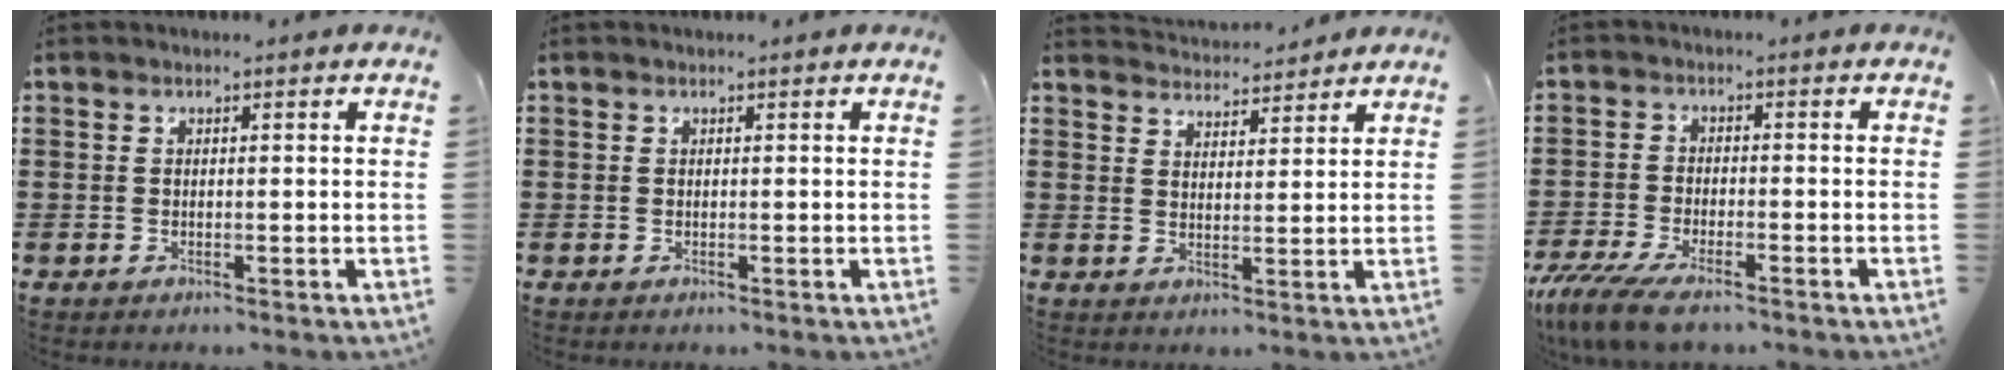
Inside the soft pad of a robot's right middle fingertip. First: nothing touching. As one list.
[{"total": 0.0}, {"total": 3.5, "force": [3.4, 0.2, -0.4], "torque": [-0.002, -0.019, 0.063]}, {"total": 5.9, "force": [-4.8, 1.3, 3.2], "torque": [-0.087, -0.013, -0.097]}]